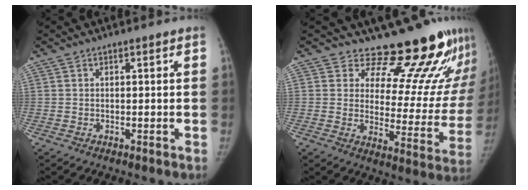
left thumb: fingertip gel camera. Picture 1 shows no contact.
{"total": 18.8, "force": [16.3, 6.6, 6.6], "torque": [-0.020, -0.137, 0.202]}